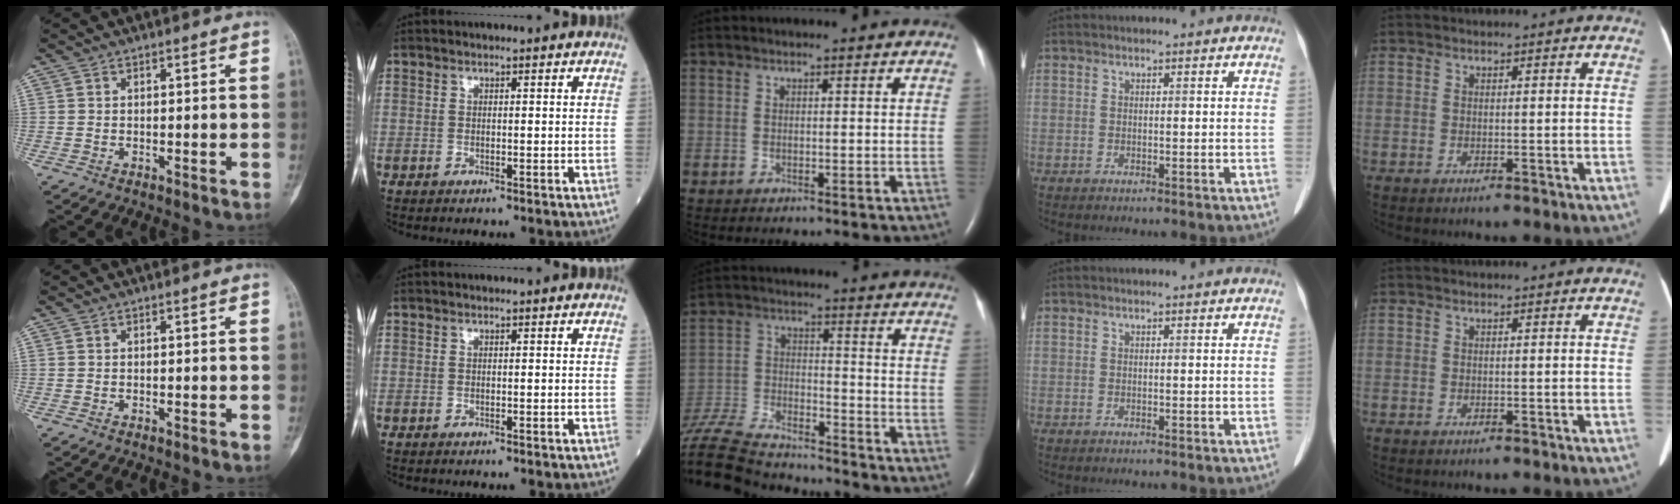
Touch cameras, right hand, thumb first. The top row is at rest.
{"middle": {"total": 20.7, "force": [-19.1, 3.1, 7.5], "torque": [-0.181, -0.022, -0.314]}}